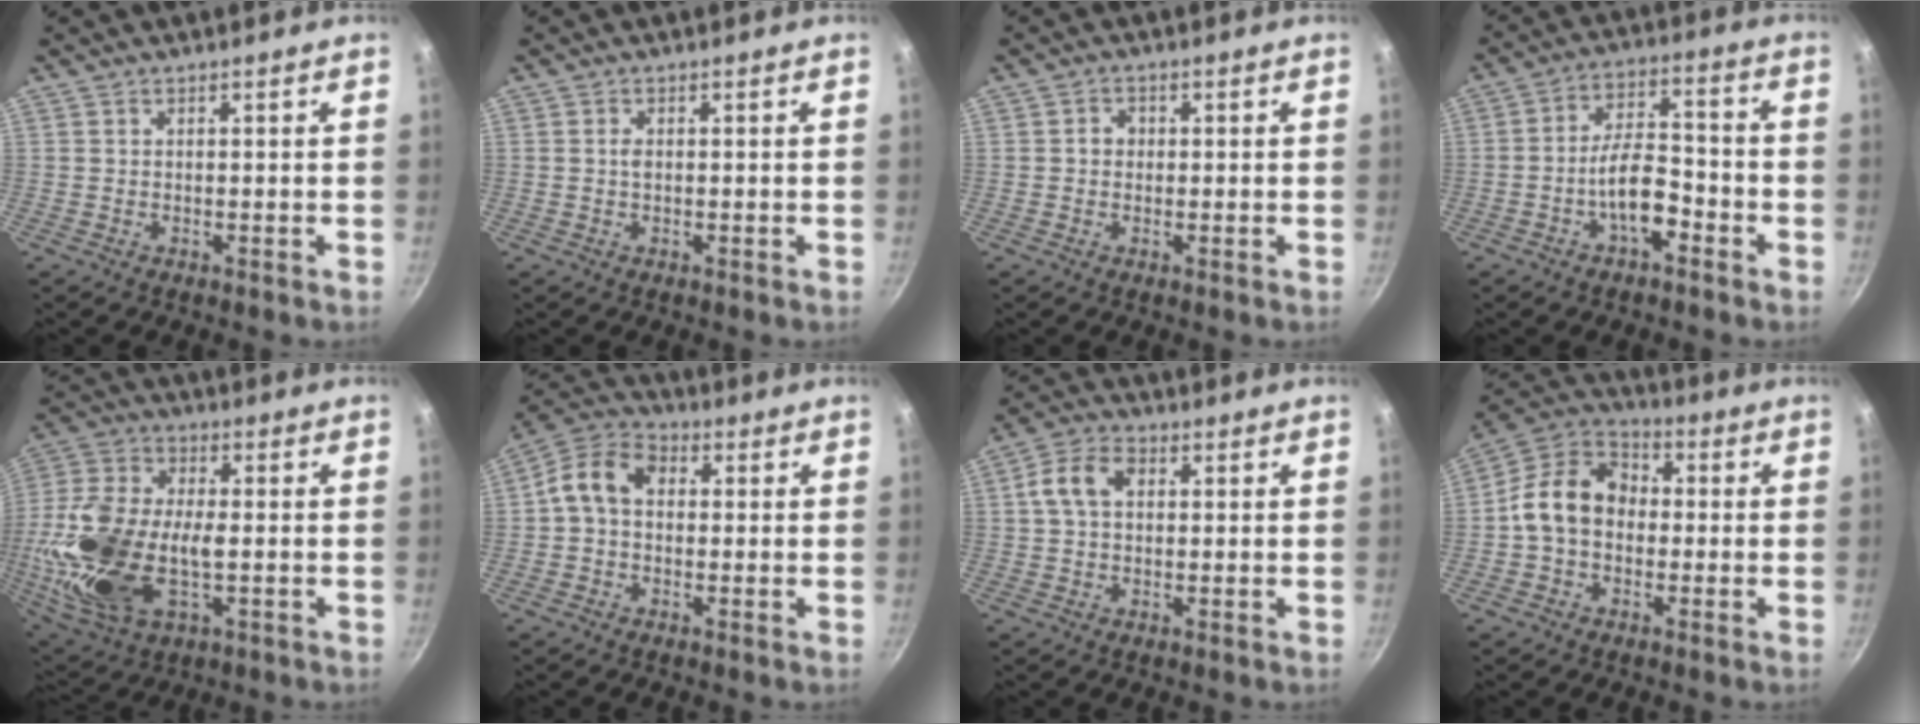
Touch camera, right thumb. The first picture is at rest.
{"total": 1.0, "force": [0.1, 0.6, 0.9], "torque": [-0.017, 0.000, 0.001]}
{"total": 2.1, "force": [0.0, 1.8, 1.0], "torque": [-0.004, 0.006, -0.003]}
{"total": 9.3, "force": [-3.6, 4.5, 7.3], "torque": [-0.118, 0.039, -0.067]}
{"total": 21.8, "force": [-3.2, 11.2, 18.4], "torque": [-0.401, 0.000, -0.049]}
{"total": 9.4, "force": [0.6, 6.8, 6.4], "torque": [-0.113, 0.033, 0.000]}
{"total": 7.2, "force": [1.3, 4.9, 5.1], "torque": [-0.097, 0.020, 0.020]}
{"total": 12.7, "force": [-1.0, 9.8, 8.0], "torque": [-0.130, 0.039, -0.032]}